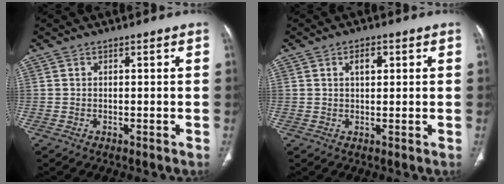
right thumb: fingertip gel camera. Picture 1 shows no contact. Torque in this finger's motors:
{"motor_torque": [-0.46, 1.48, 0.54, -0.29, 0.13]}